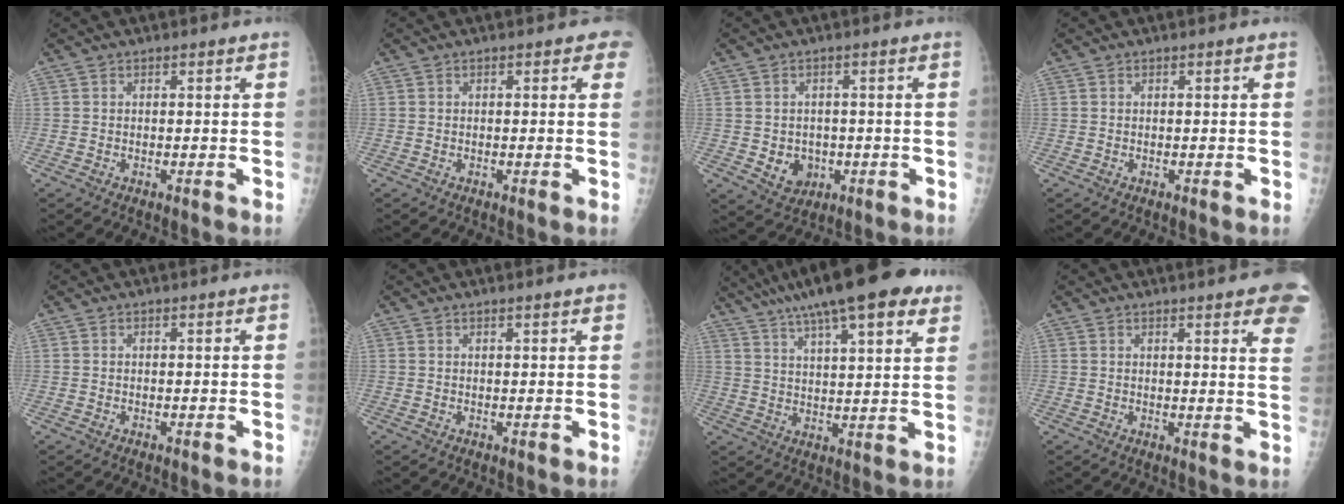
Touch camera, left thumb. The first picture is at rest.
{"total": 3.6, "force": [2.2, 1.4, 2.5], "torque": [-0.003, 0.000, 0.017]}
{"total": 5.4, "force": [-0.8, 4.6, 2.6], "torque": [-0.015, 0.002, 0.001]}
{"total": 0.0}
{"total": 0.0}
{"total": 2.0, "force": [1.6, 0.1, 1.2], "torque": [-0.008, 0.002, 0.019]}
{"total": 20.9, "force": [13.9, 5.1, 14.7], "torque": [-0.227, -0.005, 0.207]}
{"total": 12.6, "force": [8.1, 2.2, 9.3], "torque": [-0.094, -0.024, 0.076]}